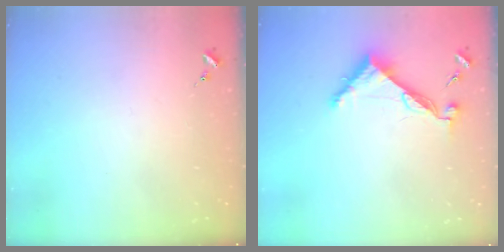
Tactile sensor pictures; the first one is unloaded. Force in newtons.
{"total": 7.7, "press": 7.7, "slide": 0.1}